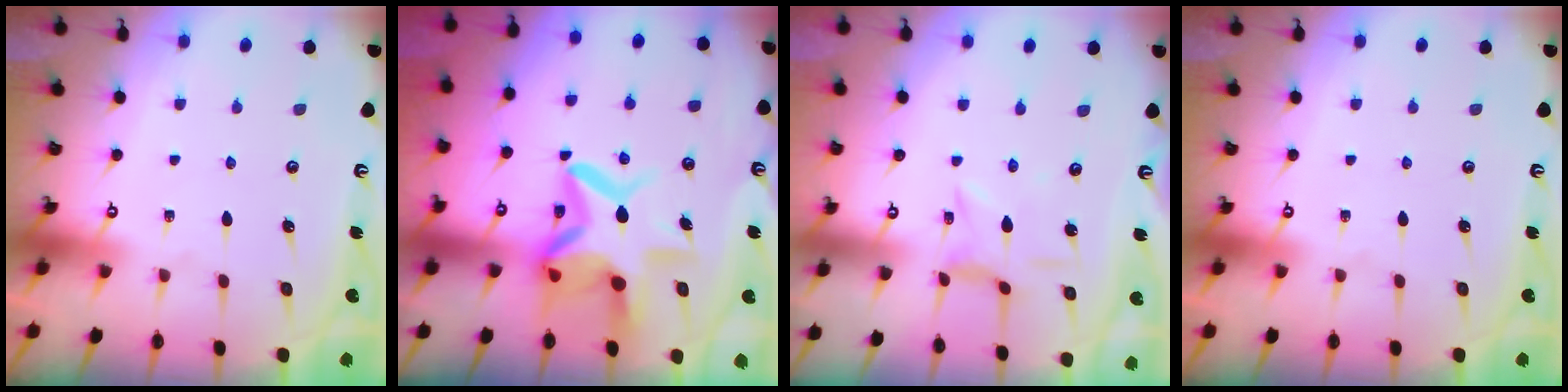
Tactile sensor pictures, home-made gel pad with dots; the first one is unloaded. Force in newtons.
{"total": 13.2, "press": 13.0, "slide": 2.3}
{"total": 1.4, "press": 1.3, "slide": 0.4}
{"total": 0.0}